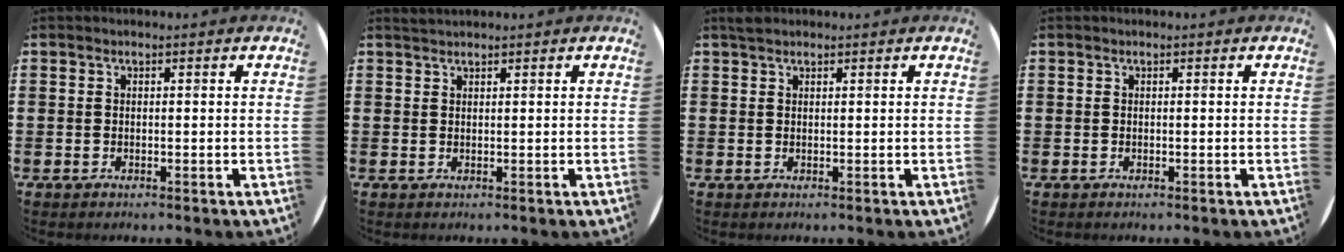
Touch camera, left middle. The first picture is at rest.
{"total": 0.9, "force": [0.9, -0.1, 0.0], "torque": [-0.001, 0.000, 0.017]}
{"total": 1.0, "force": [0.9, 0.3, 0.3], "torque": [-0.006, 0.005, 0.017]}
{"total": 0.0}